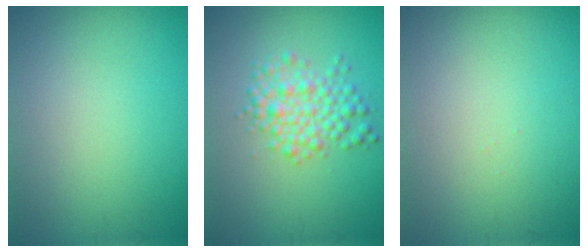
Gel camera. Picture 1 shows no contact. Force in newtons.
{"total": 3.8, "press": 3.8, "slide": 0.0}
{"total": 0.0}